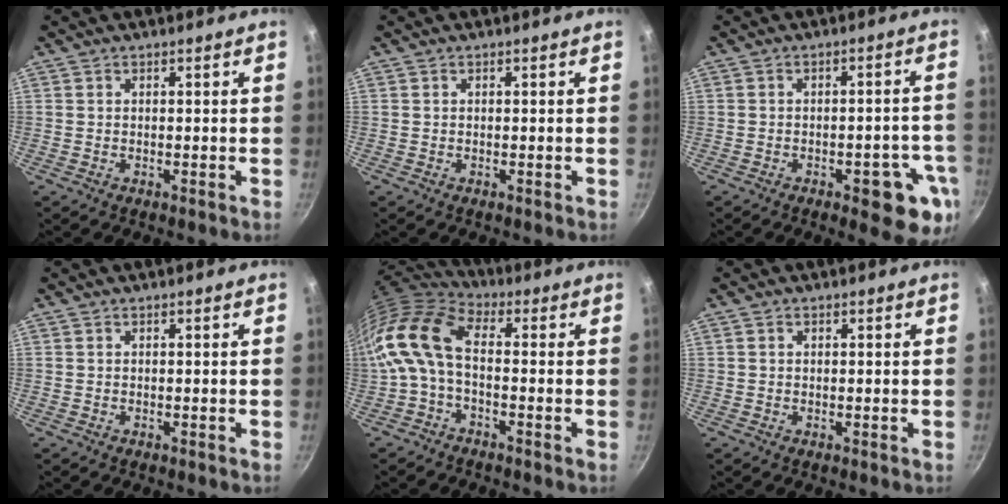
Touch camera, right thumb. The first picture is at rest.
{"total": 0.0}
{"total": 10.7, "force": [-4.4, 4.1, 8.8], "torque": [-0.067, 0.020, -0.051]}
{"total": 0.0}
{"total": 14.0, "force": [-1.2, 7.7, 11.6], "torque": [-0.246, 0.030, -0.043]}
{"total": 0.6, "force": [0.2, 0.5, 0.3], "torque": [-0.003, 0.004, 0.003]}